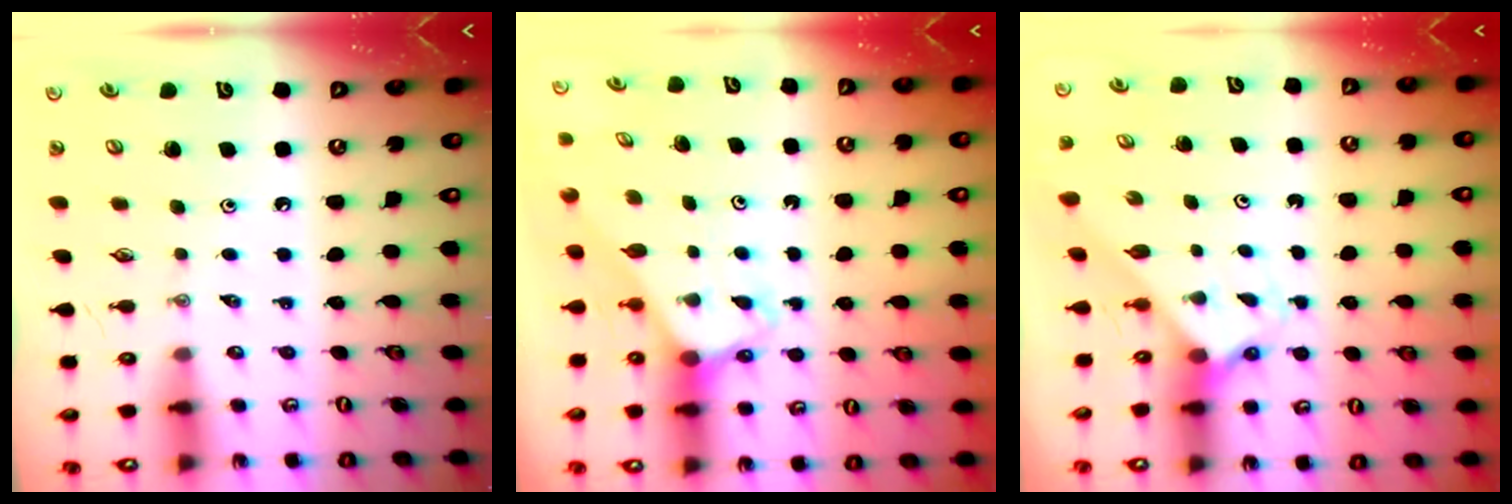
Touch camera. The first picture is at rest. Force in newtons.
{"total": 2.6, "press": 2.6, "slide": 0.2}
{"total": 2.4, "press": 2.4, "slide": 0.2}